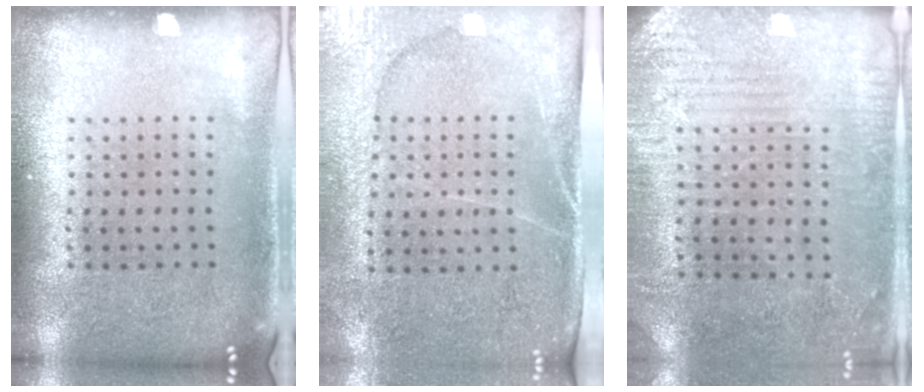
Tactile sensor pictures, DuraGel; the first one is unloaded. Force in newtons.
{"total": 2.9, "press": 2.7, "slide": 1.2}
{"total": 3.0, "press": 2.8, "slide": 1.1}